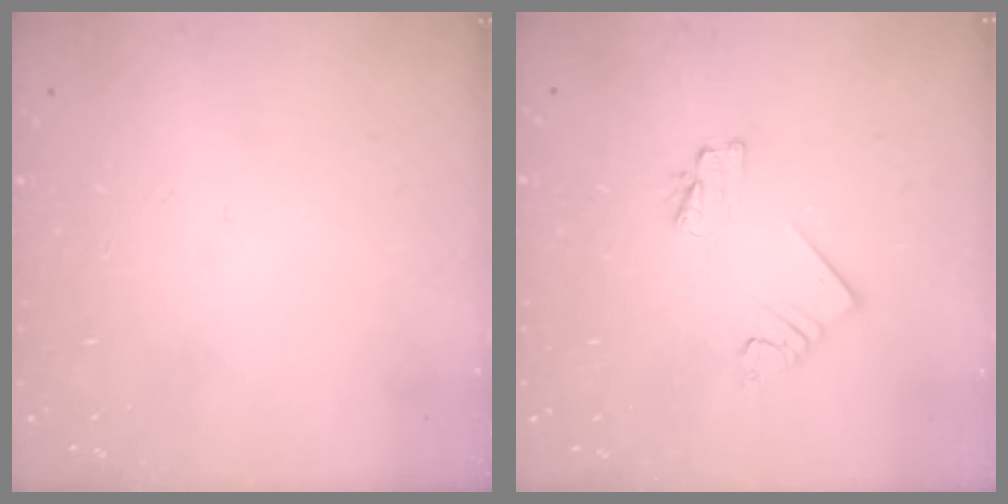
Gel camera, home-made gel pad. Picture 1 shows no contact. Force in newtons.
{"total": 2.5, "press": 2.5, "slide": 0.2}